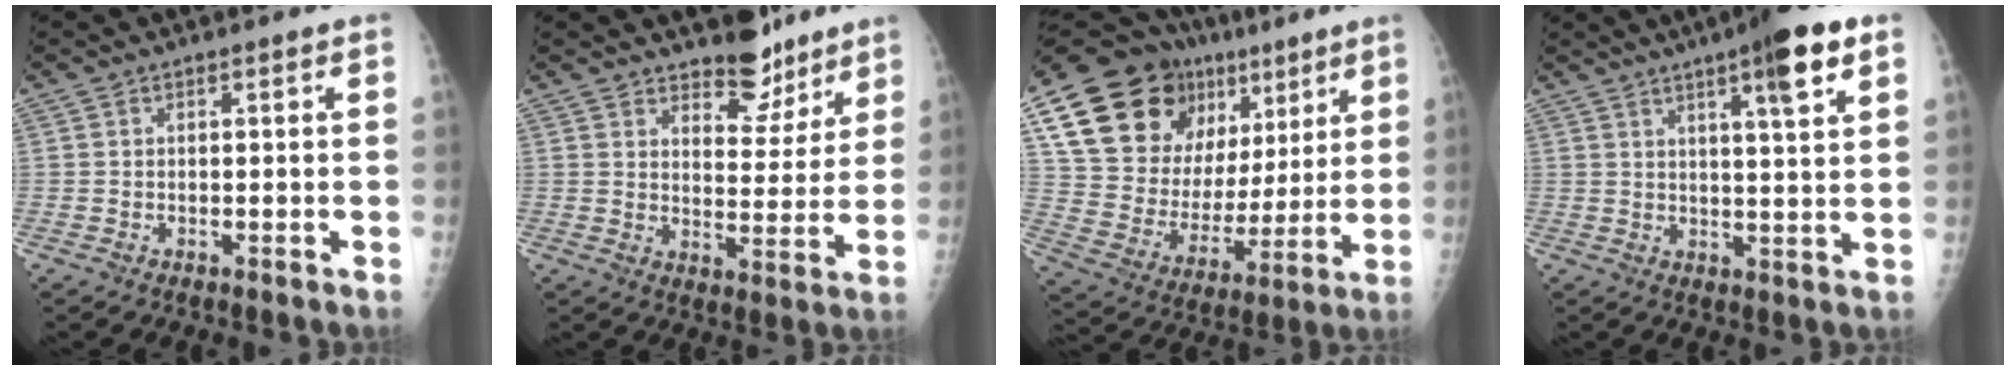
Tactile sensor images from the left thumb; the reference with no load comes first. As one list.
[{"total": 8.9, "force": [7.2, 4.1, 3.3], "torque": [-0.008, -0.053, 0.111]}, {"total": 26.7, "force": [13.6, 16.5, 16.1], "torque": [-0.231, 0.005, 0.241]}, {"total": 10.5, "force": [5.6, 1.4, 8.8], "torque": [-0.123, -0.019, 0.077]}]